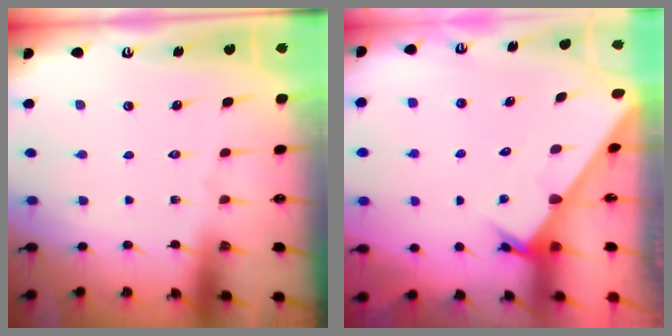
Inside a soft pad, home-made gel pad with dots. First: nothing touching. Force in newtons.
{"total": 2.8, "press": 2.8, "slide": 0.1}